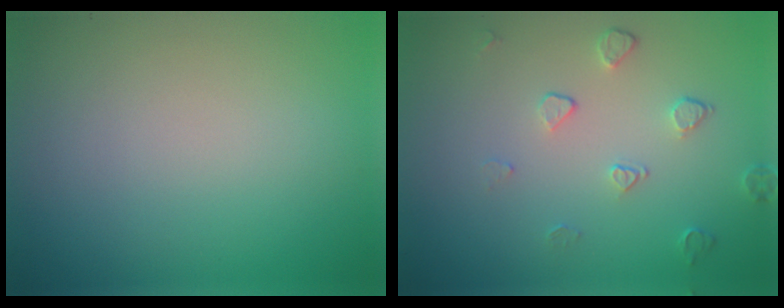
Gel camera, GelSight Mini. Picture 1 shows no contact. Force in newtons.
{"total": 1.6, "press": 1.1, "slide": 1.2}